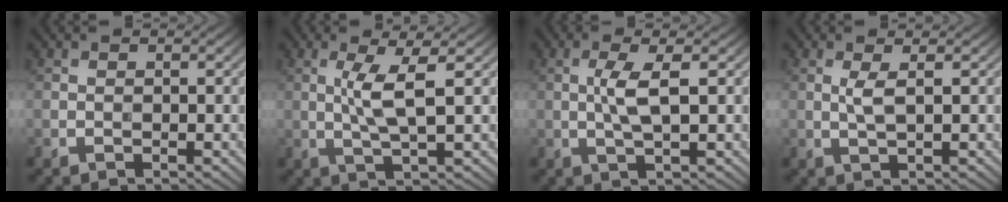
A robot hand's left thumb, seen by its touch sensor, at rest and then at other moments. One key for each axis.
{"total": 4.9, "fx": 0.8, "fy": 0.7, "fz": 4.8, "tx": -0.102, "ty": 0.006, "tz": 0.020}
{"total": 4.1, "fx": 0.5, "fy": 0.8, "fz": 4.0, "tx": -0.084, "ty": 0.003, "tz": 0.009}
{"total": 2.2, "fx": 0.5, "fy": 0.3, "fz": 2.1, "tx": -0.049, "ty": 0.003, "tz": 0.010}